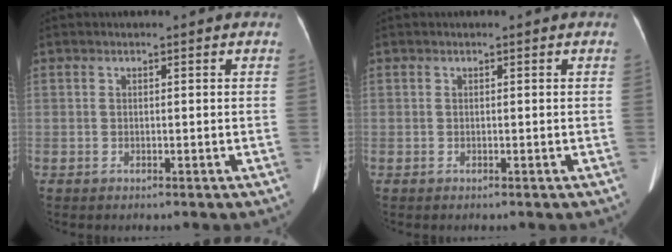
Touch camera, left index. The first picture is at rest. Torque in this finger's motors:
{"motor_torque": [0.00, 0.01, 0.00, 0.00]}